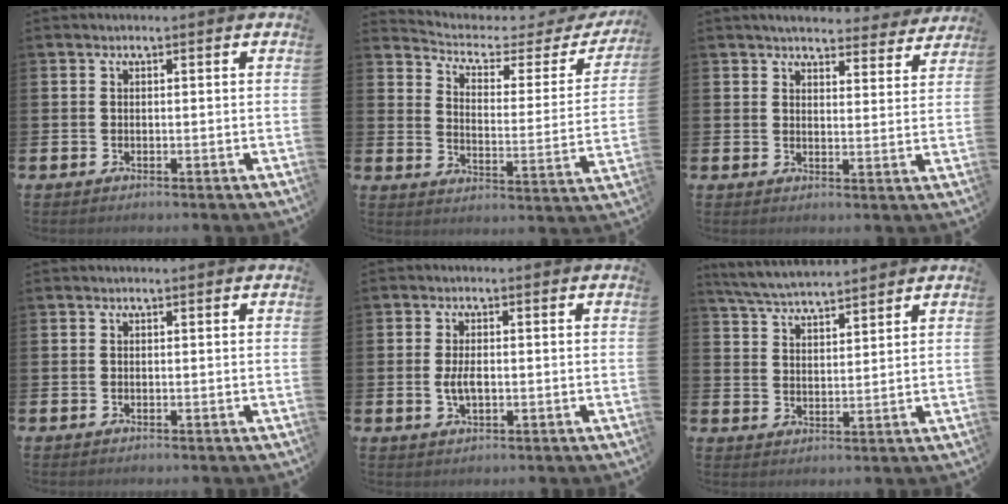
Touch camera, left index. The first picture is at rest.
{"total": 4.2, "force": [3.3, 1.9, 1.6], "torque": [-0.047, -0.030, 0.043]}
{"total": 4.5, "force": [4.3, 0.8, 0.7], "torque": [-0.013, -0.028, 0.074]}
{"total": 0.0}
{"total": 3.0, "force": [-0.2, 1.5, 2.6], "torque": [-0.044, 0.001, -0.005]}
{"total": 3.8, "force": [3.7, 0.4, 0.7], "torque": [-0.017, -0.016, 0.067]}